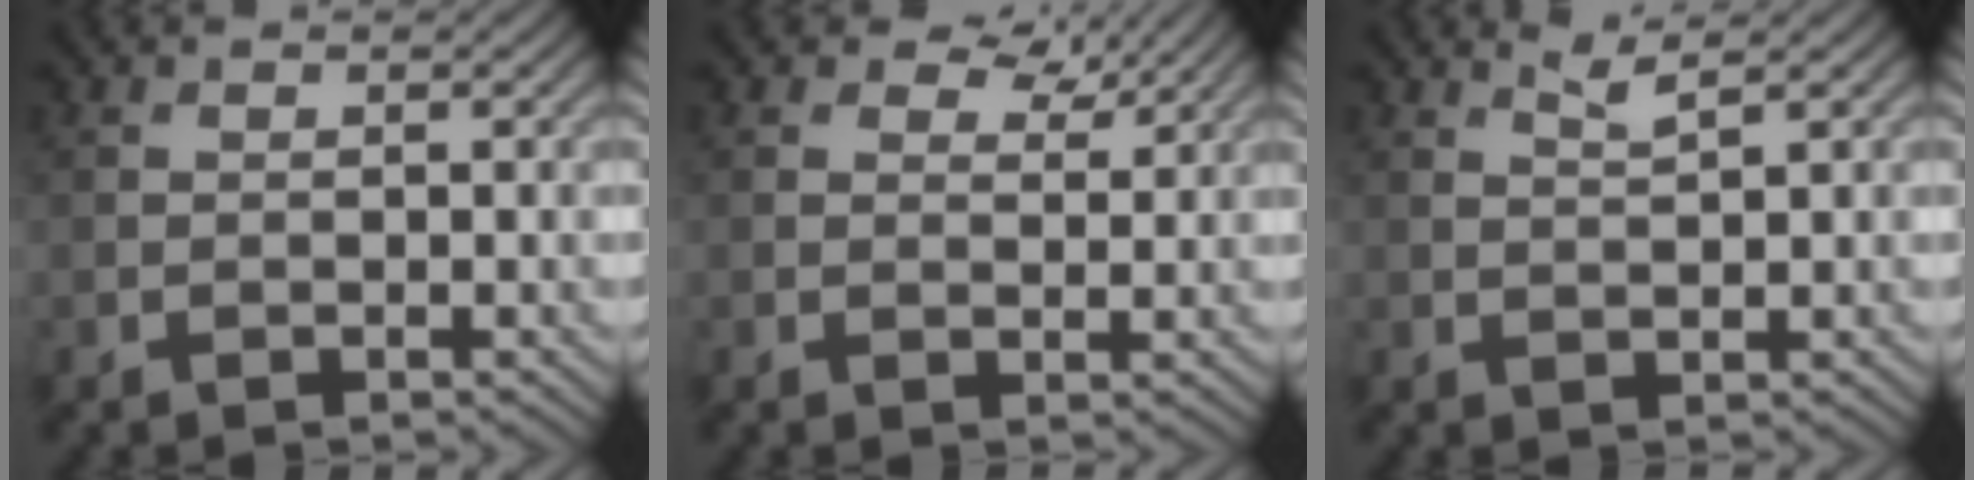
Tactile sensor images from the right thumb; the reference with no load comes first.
{"total": 3.7, "force": [2.6, 1.8, 1.9], "torque": [-0.033, -0.004, 0.041]}
{"total": 1.6, "force": [1.3, 0.0, 0.9], "torque": [-0.025, 0.004, 0.028]}